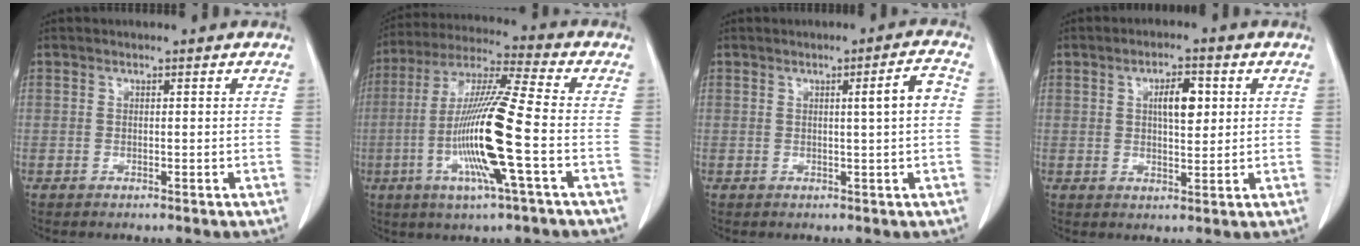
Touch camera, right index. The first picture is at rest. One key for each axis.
{"total": 15.7, "fx": -3.6, "fy": -0.5, "fz": 15.3, "tx": -0.310, "ty": -0.009, "tz": -0.079}
{"total": 3.9, "fx": 0.4, "fy": -0.3, "fz": 3.9, "tx": -0.057, "ty": 0.003, "tz": 0.006}
{"total": 5.2, "fx": 1.4, "fy": 1.9, "fz": 4.6, "tx": -0.076, "ty": 0.004, "tz": 0.024}